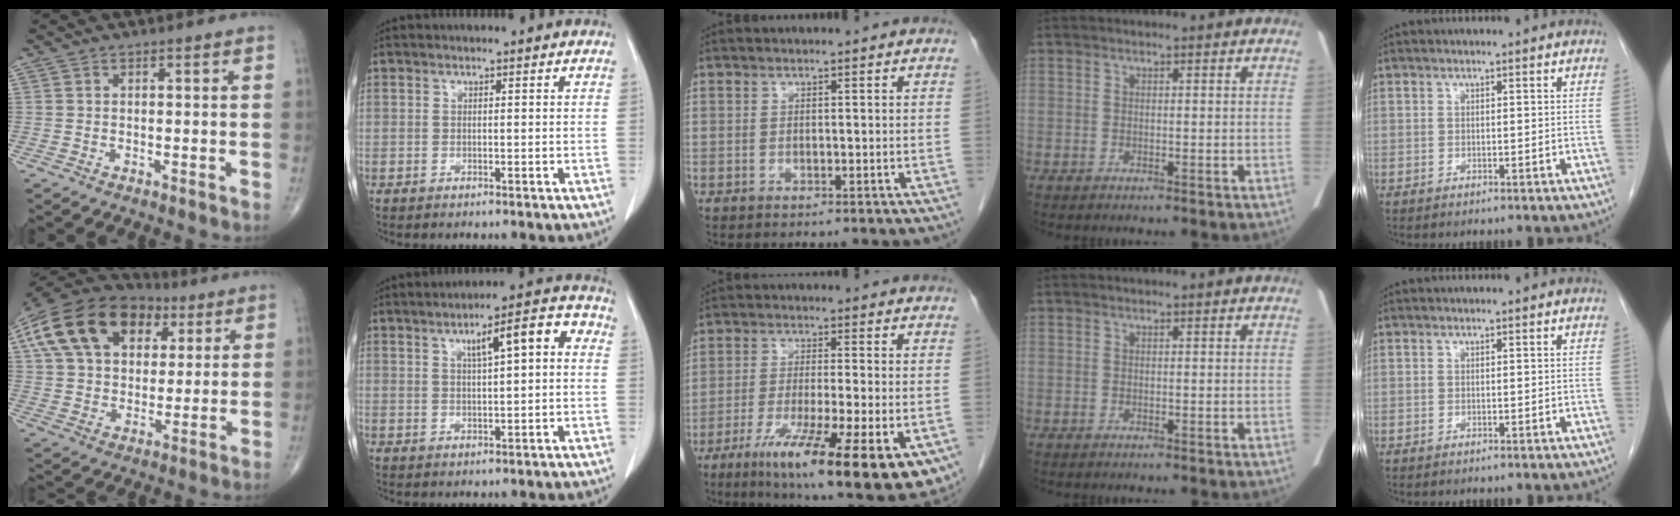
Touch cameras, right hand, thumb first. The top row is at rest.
{"thumb": {"total": 22.7, "force": [8.6, 15.2, 14.5], "torque": [-0.254, 0.020, 0.144]}, "index": {"total": 7.2, "force": [1.7, 1.5, 6.8], "torque": [-0.098, 0.025, 0.021]}, "middle": {"total": 19.6, "force": [-10.1, 3.0, 16.5], "torque": [-0.198, -0.041, -0.155]}}